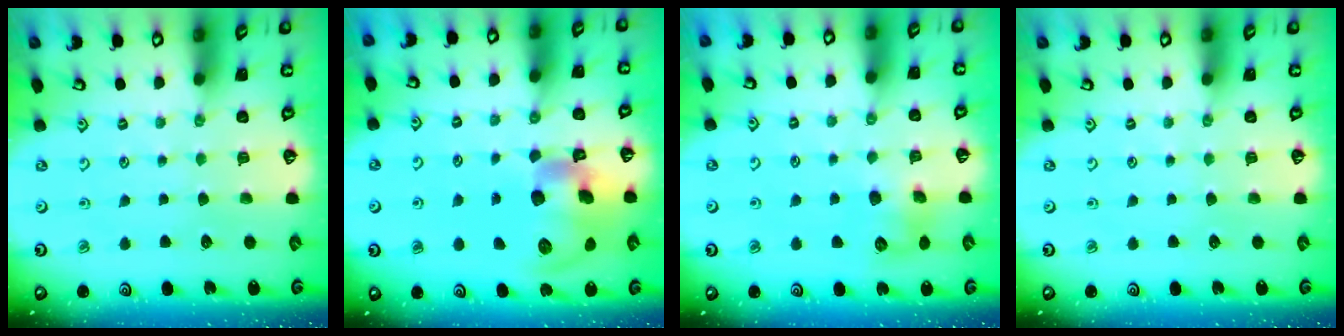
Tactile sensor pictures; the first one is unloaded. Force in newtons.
{"total": 16.9, "press": 16.7, "slide": 3.0}
{"total": 8.9, "press": 8.9, "slide": 0.4}
{"total": 0.0}